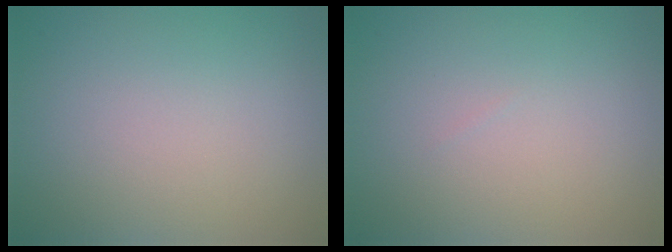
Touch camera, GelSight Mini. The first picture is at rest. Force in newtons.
{"total": 0.0}